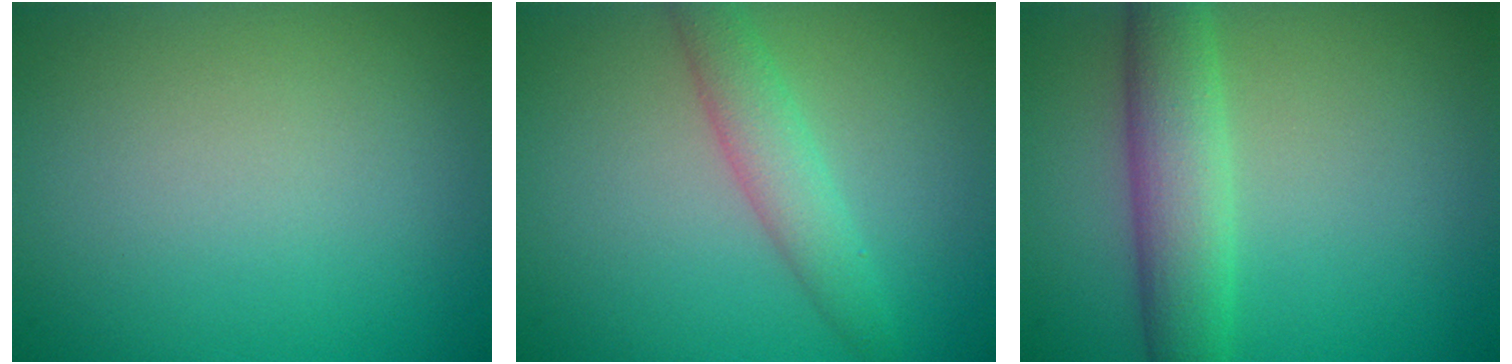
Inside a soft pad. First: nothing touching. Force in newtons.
{"total": 3.1, "press": 3.0, "slide": 0.2}
{"total": 4.8, "press": 4.8, "slide": 0.1}